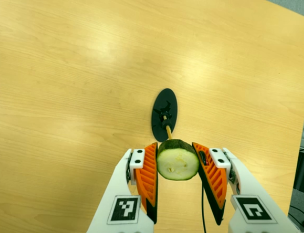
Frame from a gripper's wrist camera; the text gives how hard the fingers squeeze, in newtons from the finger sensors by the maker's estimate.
{"total": 10.8, "left": 9.6, "right": 12.1}